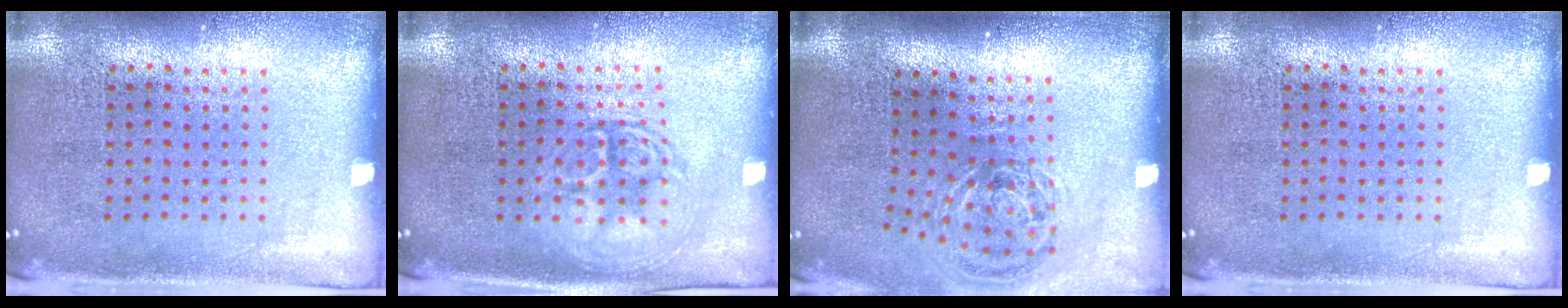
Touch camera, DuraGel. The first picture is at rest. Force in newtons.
{"total": 2.9, "press": 2.9, "slide": 0.4}
{"total": 1.2, "press": 1.0, "slide": 0.6}
{"total": 0.0}